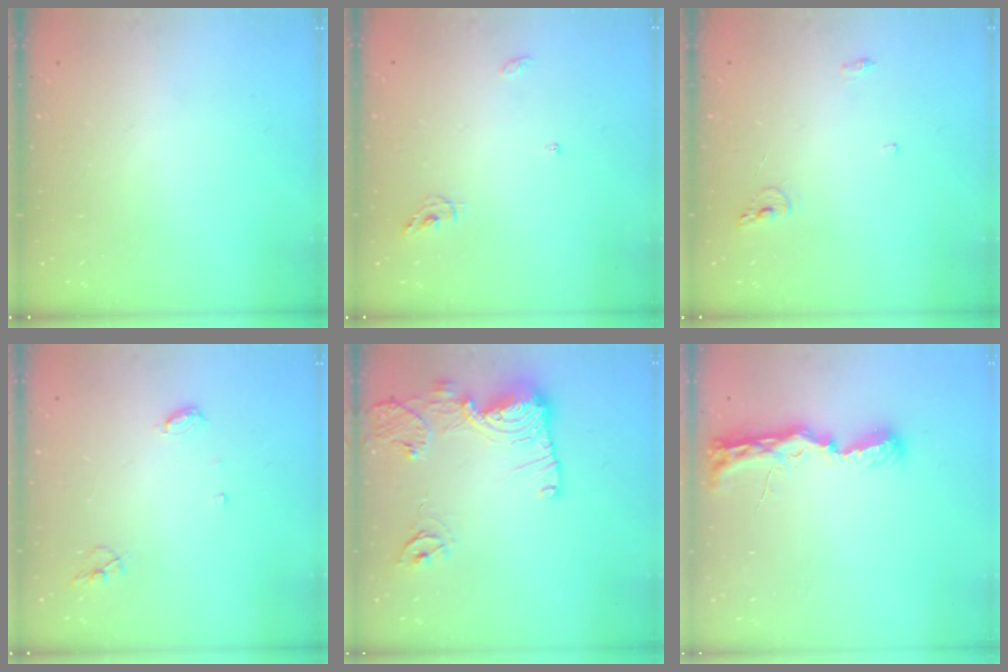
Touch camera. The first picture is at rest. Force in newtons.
{"total": 5.5, "press": 5.5, "slide": 0.4}
{"total": 6.6, "press": 6.6, "slide": 0.7}
{"total": 4.7, "press": 4.6, "slide": 0.5}
{"total": 14.3, "press": 14.2, "slide": 1.4}
{"total": 7.7, "press": 7.7, "slide": 0.5}